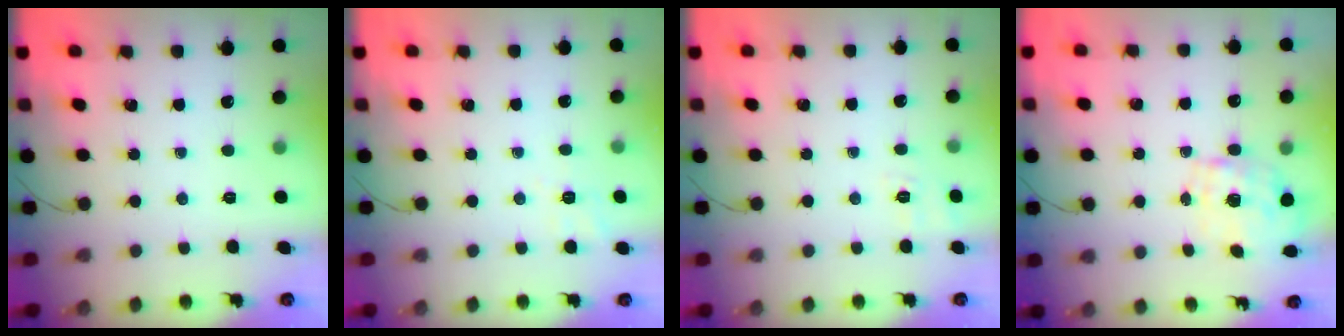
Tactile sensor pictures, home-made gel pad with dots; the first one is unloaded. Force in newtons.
{"total": 2.2, "press": 0.9, "slide": 2.0}
{"total": 2.4, "press": 1.1, "slide": 2.1}
{"total": 1.6, "press": 1.5, "slide": 0.6}